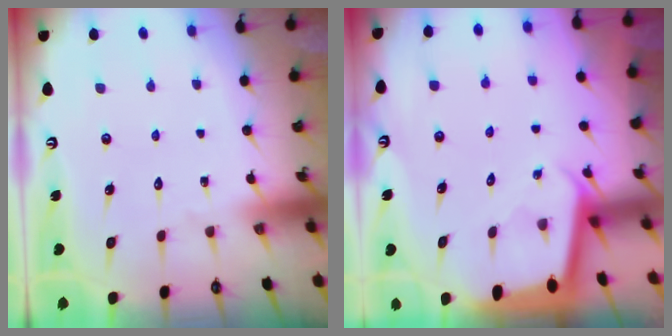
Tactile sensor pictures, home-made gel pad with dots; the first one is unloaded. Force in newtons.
{"total": 1.8, "press": 1.8, "slide": 0.1}